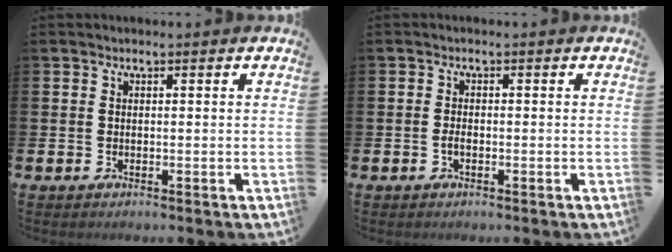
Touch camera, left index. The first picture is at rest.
{"total": 1.2, "force": [-0.6, 0.5, 0.9], "torque": [-0.023, 0.003, -0.011]}